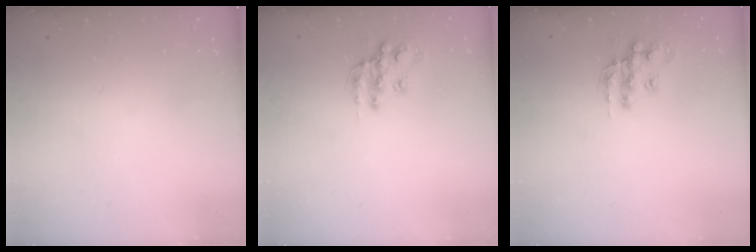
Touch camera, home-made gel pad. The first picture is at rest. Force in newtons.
{"total": 12.8, "press": 12.8, "slide": 0.9}
{"total": 13.0, "press": 13.0, "slide": 1.0}